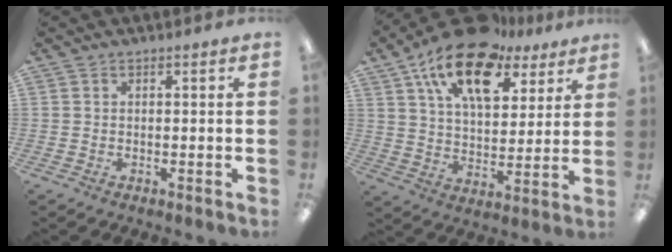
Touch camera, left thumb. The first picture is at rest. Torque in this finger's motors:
{"motor_torque": [1.24, 1.28, 1.54, -1.24, 0.18]}